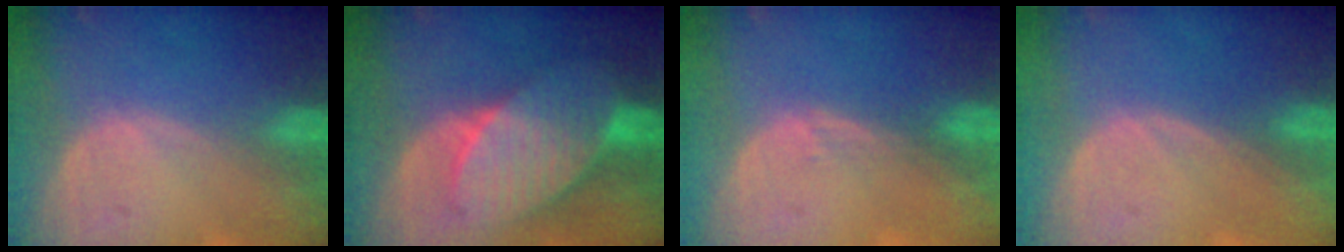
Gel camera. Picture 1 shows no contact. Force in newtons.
{"total": 8.2, "press": 8.2, "slide": 0.3}
{"total": 1.1, "press": 0.9, "slide": 0.7}
{"total": 0.0}